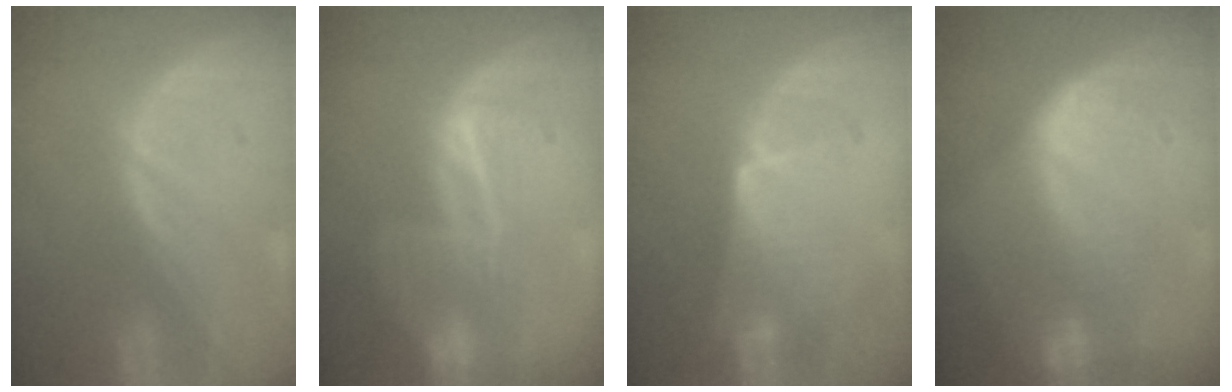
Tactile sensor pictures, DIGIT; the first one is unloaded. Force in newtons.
{"total": 6.5, "press": 5.6, "slide": 3.4}
{"total": 6.4, "press": 5.6, "slide": 3.1}
{"total": 6.9, "press": 6.8, "slide": 1.1}